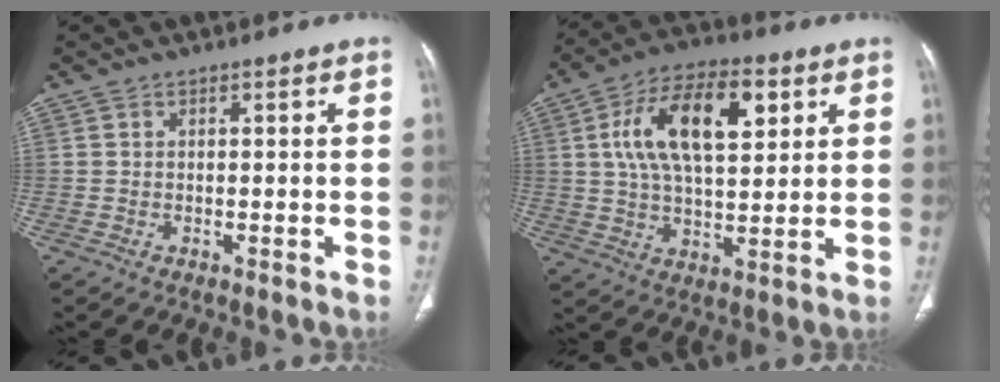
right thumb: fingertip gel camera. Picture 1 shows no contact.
{"total": 17.1, "force": [5.3, 8.3, 13.9], "torque": [-0.228, 0.003, 0.091]}